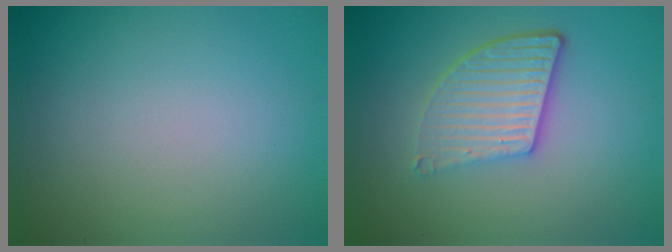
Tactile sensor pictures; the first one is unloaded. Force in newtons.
{"total": 5.0, "press": 3.6, "slide": 3.5}